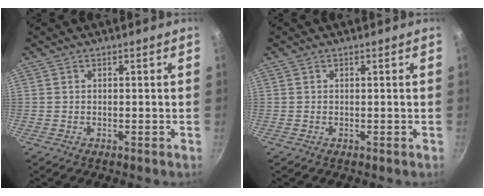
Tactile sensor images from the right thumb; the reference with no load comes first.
{"total": 0.0}